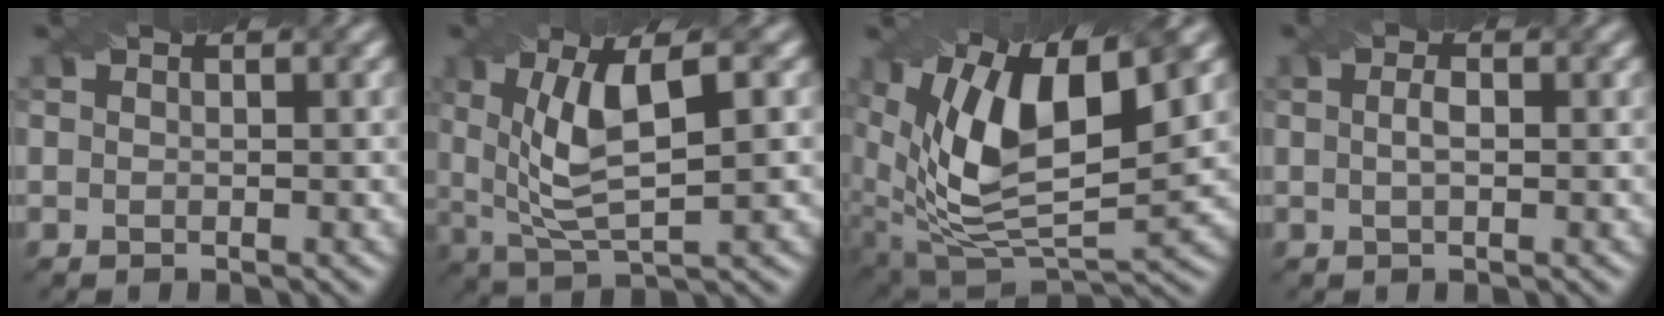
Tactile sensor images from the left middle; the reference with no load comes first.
{"total": 7.3, "force": [1.6, 2.3, 6.8], "torque": [-0.137, -0.001, 0.031]}
{"total": 13.3, "force": [4.4, 6.1, 11.0], "torque": [-0.202, 0.005, 0.081]}
{"total": 1.4, "force": [0.0, 0.5, 1.3], "torque": [-0.028, 0.003, -0.001]}